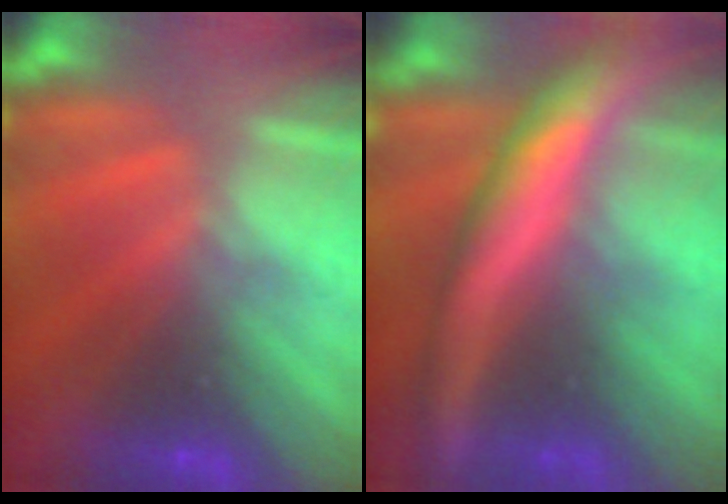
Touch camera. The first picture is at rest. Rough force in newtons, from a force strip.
{"total": 9.0}